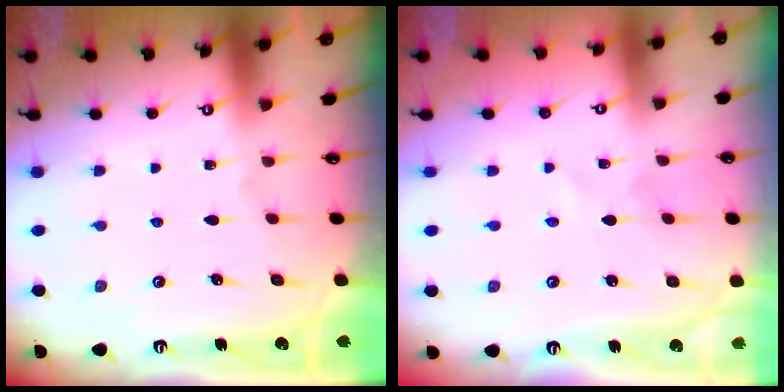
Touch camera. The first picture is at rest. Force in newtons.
{"total": 0.6, "press": 0.6, "slide": 0.1}